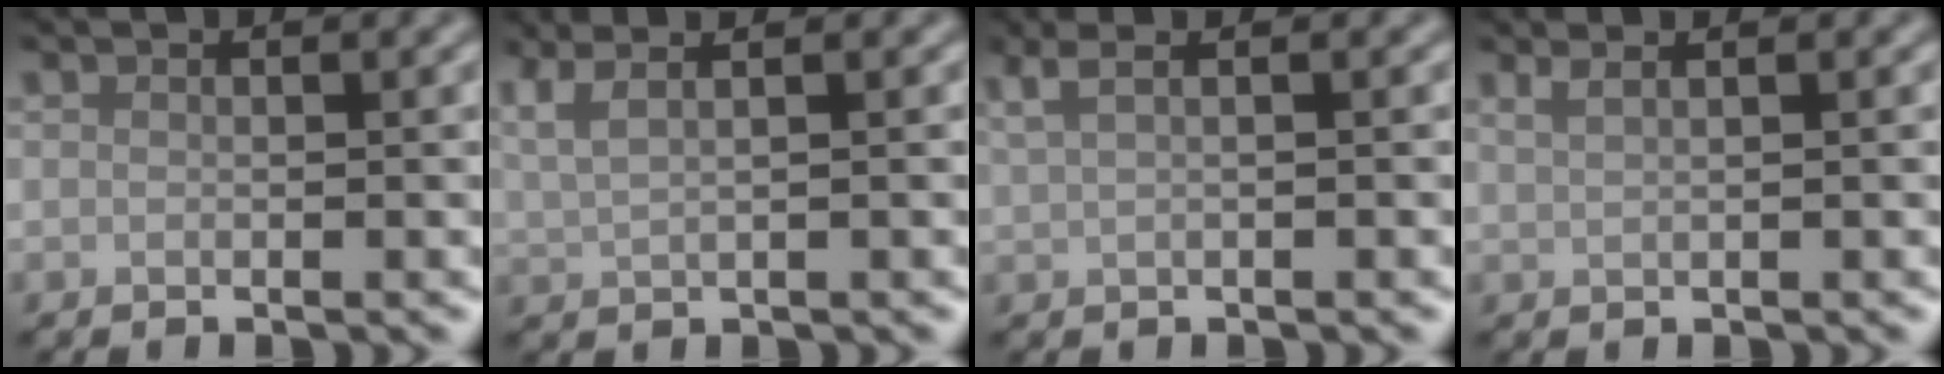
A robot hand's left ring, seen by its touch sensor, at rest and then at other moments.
{"total": 4.3, "force": [2.7, 1.7, 2.9], "torque": [-0.049, 0.029, 0.028]}
{"total": 3.4, "force": [1.9, 1.5, 2.5], "torque": [-0.034, 0.017, 0.010]}
{"total": 2.6, "force": [1.7, 1.1, 1.5], "torque": [-0.010, 0.005, 0.002]}